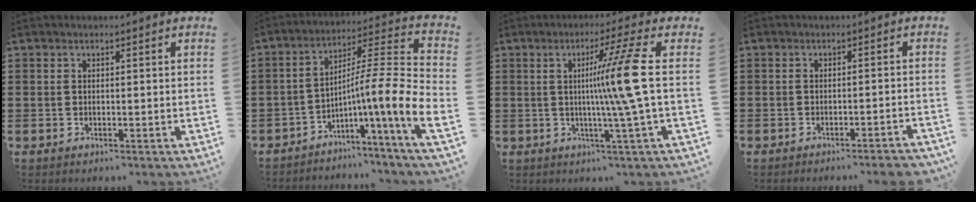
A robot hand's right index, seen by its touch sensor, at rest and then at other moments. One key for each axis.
{"total": 10.1, "fx": -3.2, "fy": -0.4, "fz": 9.6, "tx": -0.153, "ty": -0.046, "tz": -0.082}
{"total": 10.5, "fx": 0.5, "fy": -2.0, "fz": 10.3, "tx": -0.182, "ty": -0.013, "tz": -0.008}
{"total": 2.2, "fx": -1.9, "fy": -0.2, "fz": 1.1, "tx": -0.018, "ty": 0.000, "tz": -0.038}